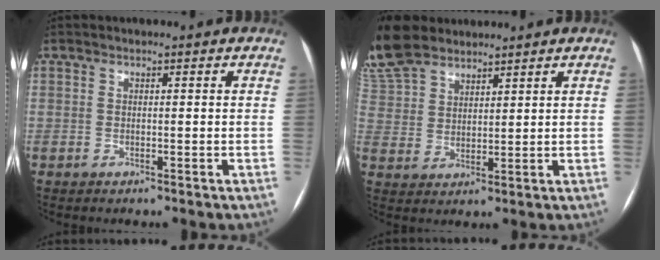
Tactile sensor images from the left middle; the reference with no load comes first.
{"total": 12.1, "force": [10.5, 4.4, 4.1], "torque": [-0.140, 0.017, 0.218]}